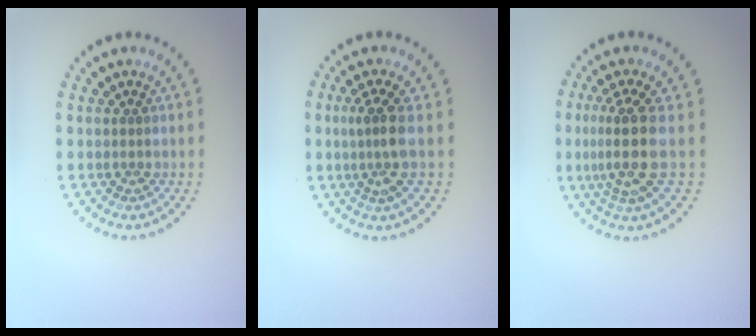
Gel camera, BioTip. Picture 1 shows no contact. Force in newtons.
{"total": 2.8, "press": 2.1, "slide": 1.9}
{"total": 4.2, "press": 3.3, "slide": 2.6}